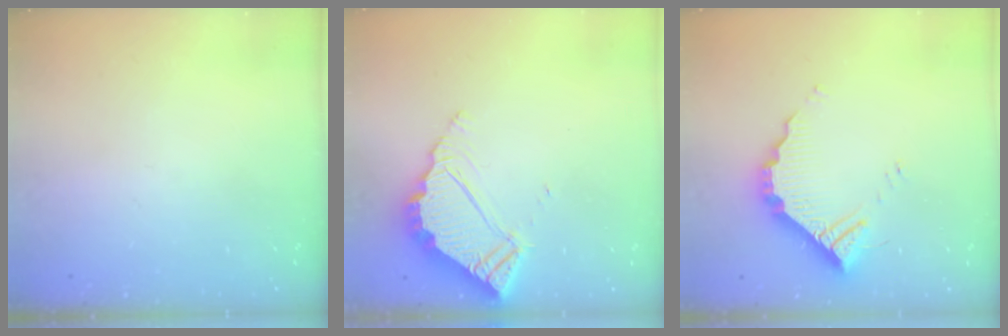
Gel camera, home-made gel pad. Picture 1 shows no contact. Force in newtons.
{"total": 5.8, "press": 5.8, "slide": 0.4}
{"total": 9.6, "press": 9.6, "slide": 0.4}